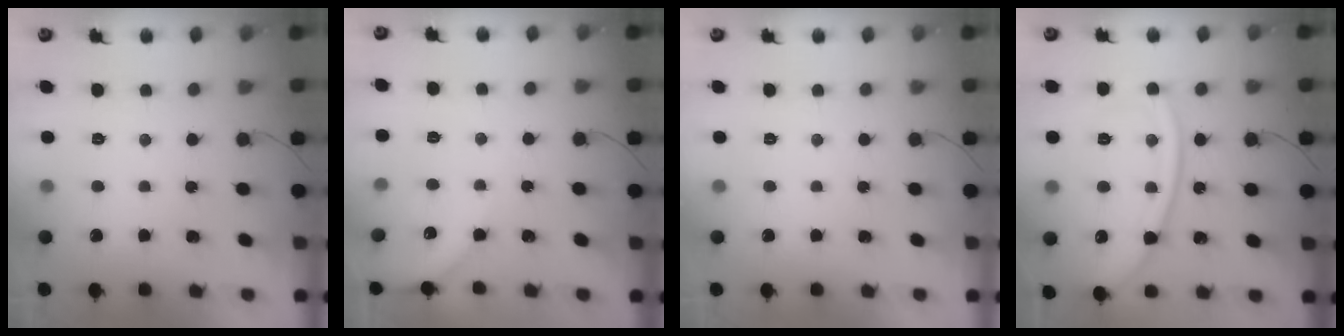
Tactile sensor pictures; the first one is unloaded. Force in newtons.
{"total": 4.2, "press": 4.1, "slide": 0.6}
{"total": 0.0}
{"total": 15.0, "press": 15.0, "slide": 1.3}